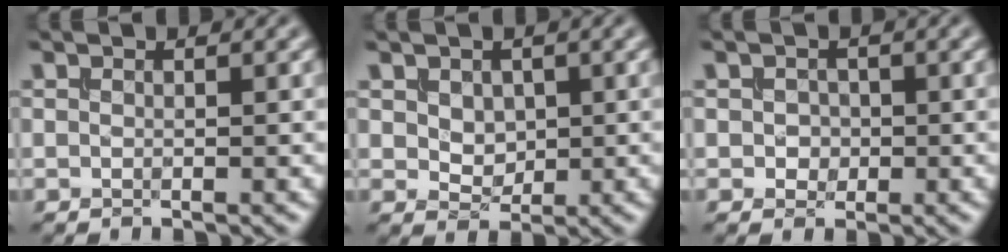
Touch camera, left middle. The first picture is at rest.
{"total": 1.9, "force": [0.5, 1.5, 1.1], "torque": [-0.028, -0.006, 0.008]}
{"total": 1.3, "force": [-0.1, 1.2, 0.5], "torque": [-0.009, -0.002, -0.004]}